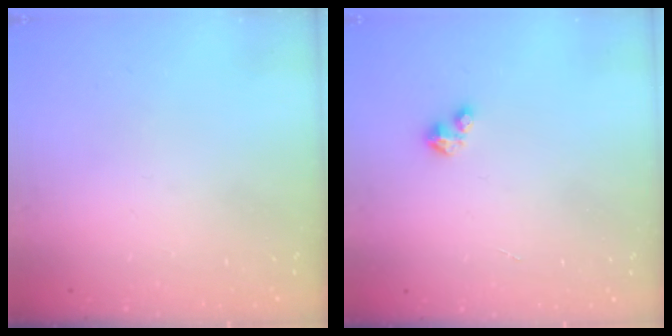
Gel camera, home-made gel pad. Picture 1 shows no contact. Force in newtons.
{"total": 1.7, "press": 1.7, "slide": 0.2}